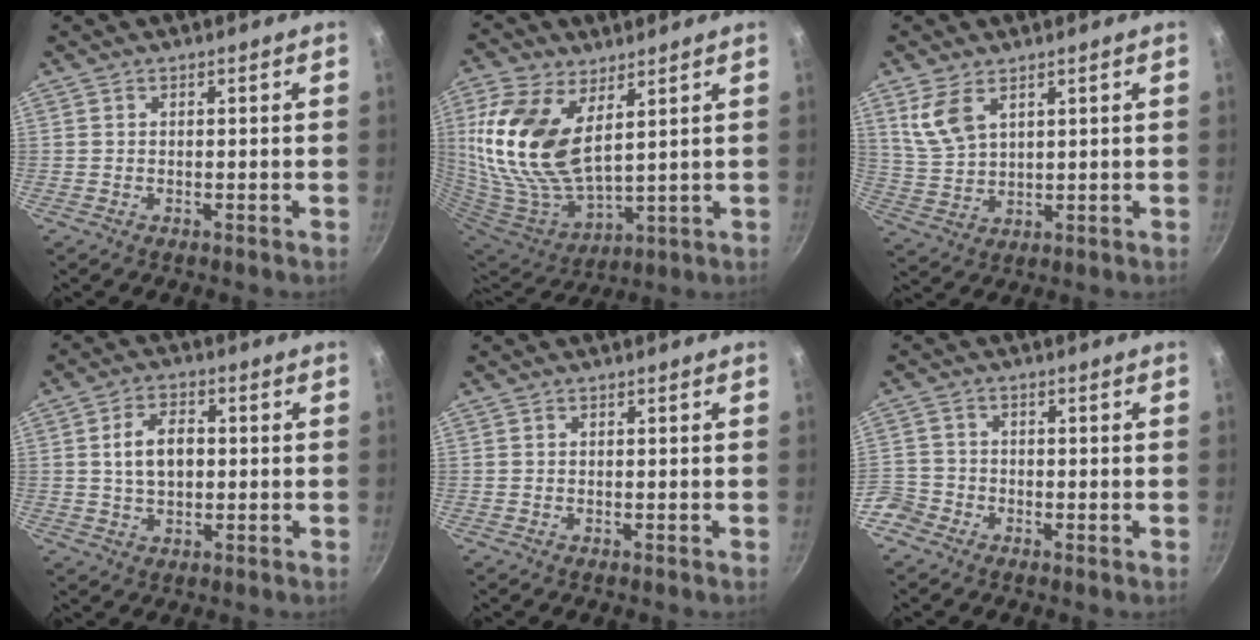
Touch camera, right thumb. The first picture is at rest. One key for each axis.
{"total": 19.2, "fx": 6.2, "fy": 10.2, "fz": 15.1, "tx": -0.316, "ty": -0.033, "tz": 0.132}
{"total": 7.0, "fx": 3.7, "fy": 3.7, "fz": 4.6, "tx": -0.088, "ty": -0.020, "tz": 0.085}
{"total": 7.3, "fx": 0.6, "fy": 4.6, "fz": 5.6, "tx": -0.084, "ty": 0.011, "tz": 0.009}
{"total": 0.0}
{"total": 5.9, "fx": -3.2, "fy": 4.6, "fz": 1.6, "tx": -0.030, "ty": 0.036, "tz": -0.067}